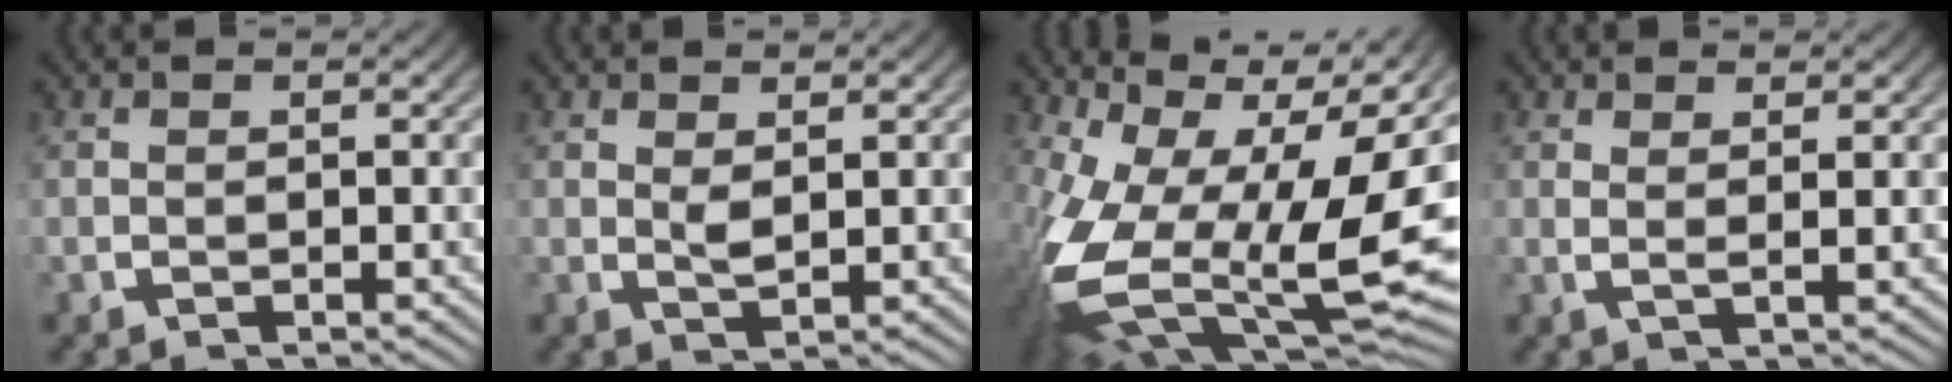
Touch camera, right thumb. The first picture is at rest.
{"total": 1.5, "force": [1.0, 0.4, 0.9], "torque": [-0.018, -0.002, 0.024]}
{"total": 20.4, "force": [-1.1, 11.9, 16.6], "torque": [-0.319, -0.068, 0.019]}
{"total": 1.7, "force": [1.1, -0.2, 1.2], "torque": [-0.030, -0.007, 0.023]}